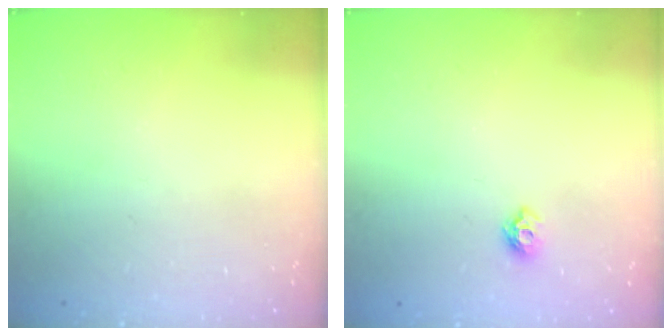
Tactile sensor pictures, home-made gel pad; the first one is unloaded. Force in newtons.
{"total": 5.6, "press": 5.6, "slide": 0.9}